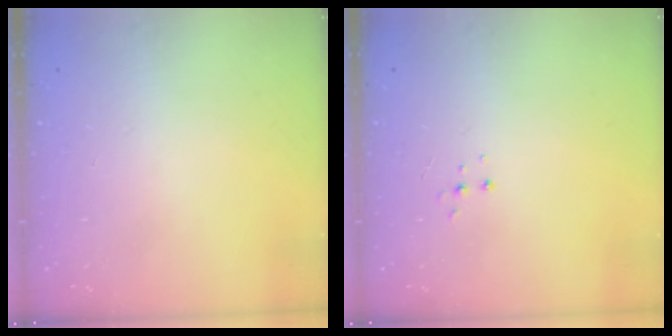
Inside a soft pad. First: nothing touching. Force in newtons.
{"total": 4.2, "press": 4.2, "slide": 0.5}